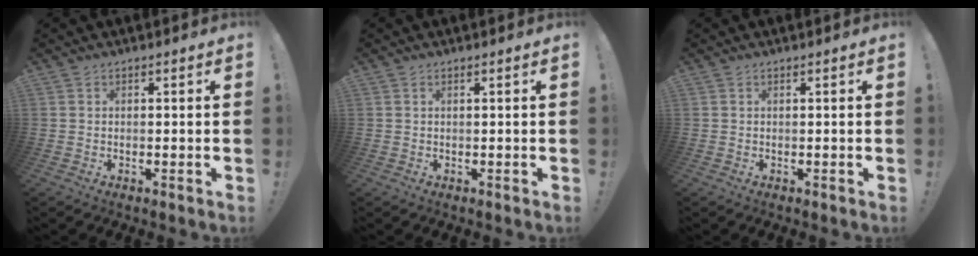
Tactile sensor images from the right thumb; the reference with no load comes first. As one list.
[{"total": 0.5, "force": [0.1, -0.2, 0.5], "torque": [-0.010, 0.000, 0.000]}, {"total": 0.0}]